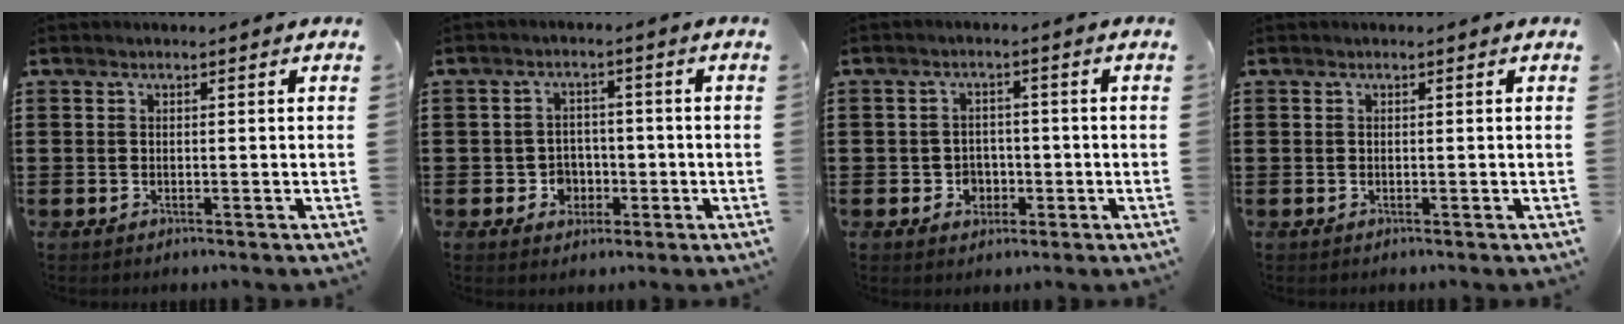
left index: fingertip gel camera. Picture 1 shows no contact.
{"total": 4.0, "force": [-1.1, 3.6, 1.1], "torque": [-0.033, 0.008, -0.023]}
{"total": 3.2, "force": [-1.1, 2.8, 1.1], "torque": [-0.028, 0.004, -0.025]}
{"total": 0.0}